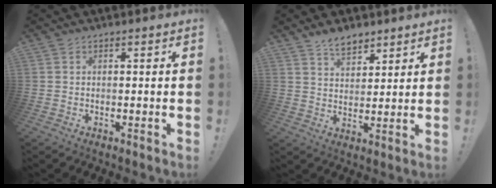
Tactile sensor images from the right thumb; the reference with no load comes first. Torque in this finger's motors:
{"motor_torque": [-0.62, 0.89, -0.13, 0.23, 0.00]}